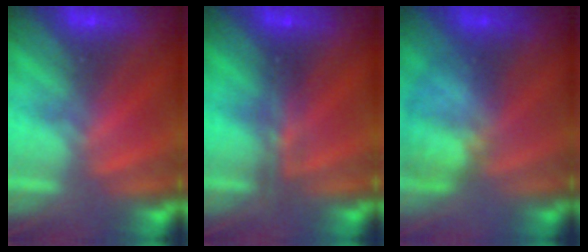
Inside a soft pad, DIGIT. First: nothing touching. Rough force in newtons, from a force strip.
{"total": 2.3}
{"total": 7.8}